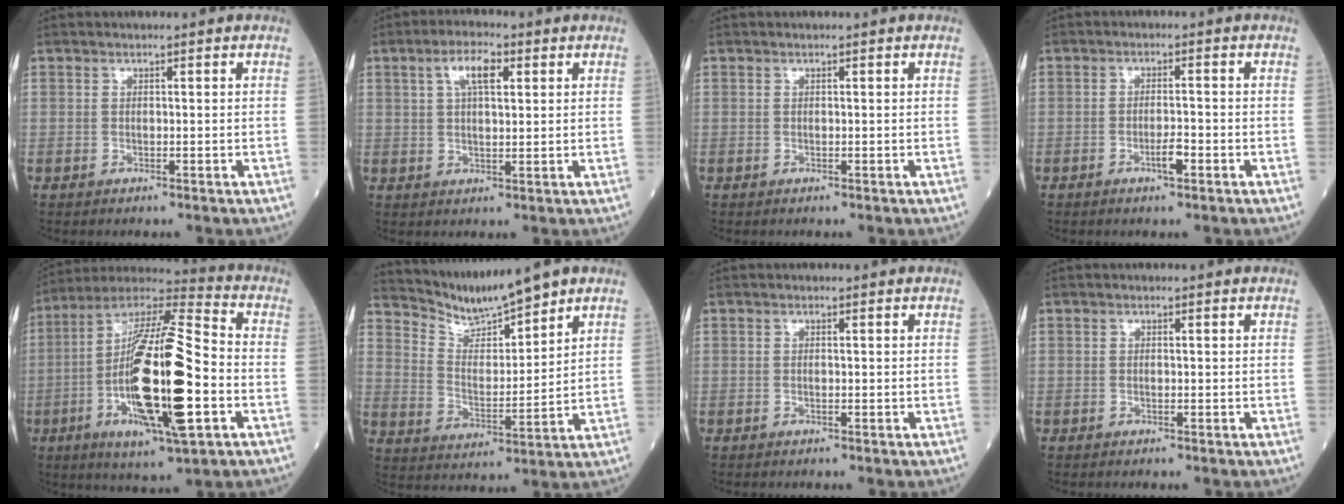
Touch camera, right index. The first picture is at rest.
{"total": 5.9, "force": [2.4, 2.0, 5.0], "torque": [-0.100, 0.011, 0.045]}
{"total": 0.0}
{"total": 2.7, "force": [-1.3, 0.5, 2.3], "torque": [-0.044, -0.001, -0.021]}
{"total": 23.5, "force": [-4.9, 4.2, 22.6], "torque": [-0.441, -0.015, -0.087]}
{"total": 8.3, "force": [8.1, -0.4, 2.0], "torque": [-0.053, 0.000, 0.167]}
{"total": 0.0}
{"total": 0.0}